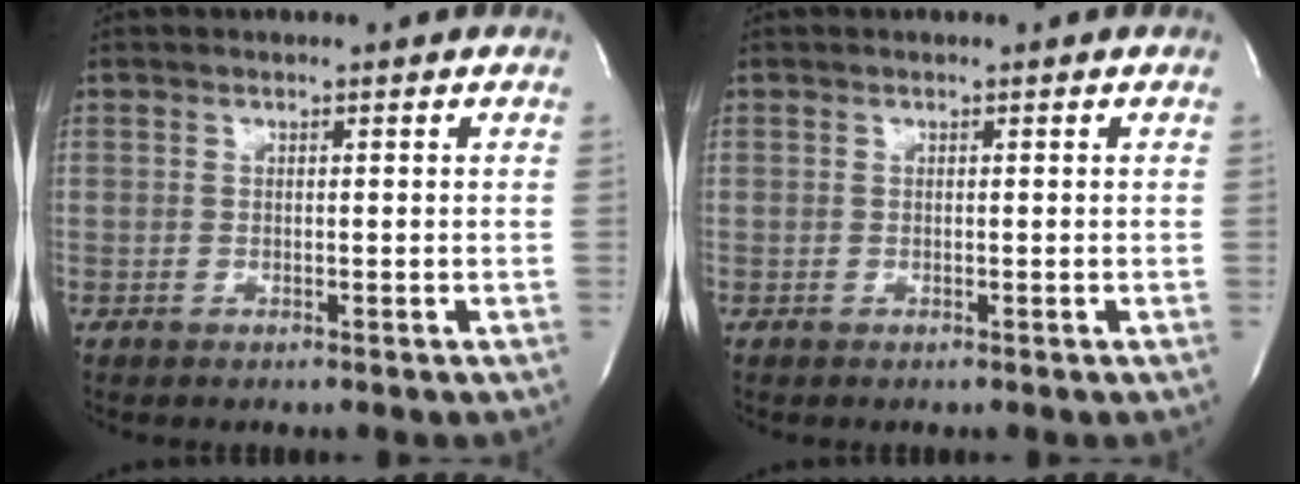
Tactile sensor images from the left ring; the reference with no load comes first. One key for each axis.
{"total": 0.0}